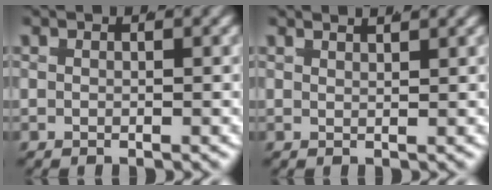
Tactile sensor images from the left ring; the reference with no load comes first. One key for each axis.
{"total": 2.2, "fx": 2.0, "fy": 0.6, "fz": 0.7, "tx": -0.009, "ty": 0.007, "tz": 0.030}